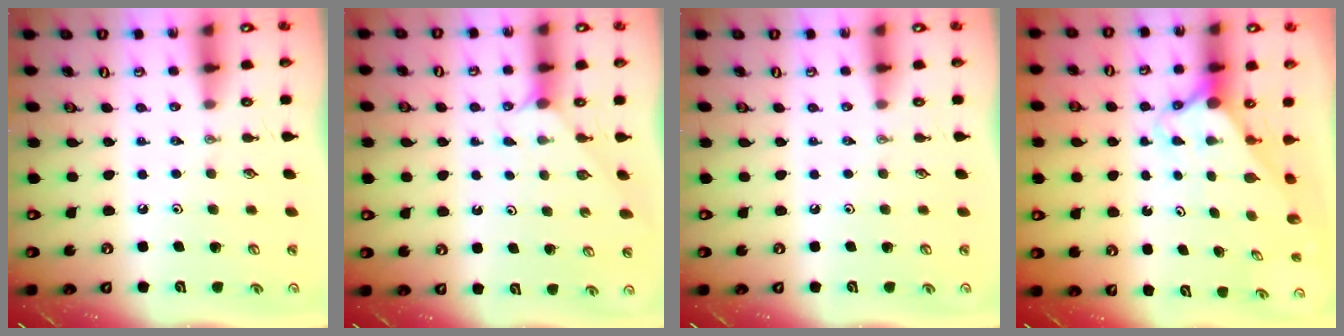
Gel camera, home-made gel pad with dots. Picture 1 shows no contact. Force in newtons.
{"total": 3.1, "press": 3.1, "slide": 0.3}
{"total": 0.0}
{"total": 2.7, "press": 2.7, "slide": 0.2}